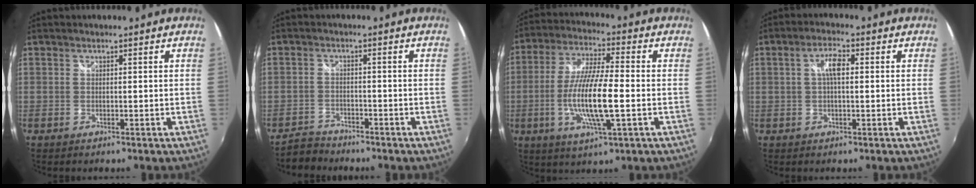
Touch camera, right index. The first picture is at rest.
{"total": 4.0, "force": [-3.7, 1.7, 0.0], "torque": [-0.016, 0.007, -0.070]}
{"total": 13.1, "force": [-2.8, 2.0, 12.7], "torque": [-0.252, -0.005, -0.051]}
{"total": 4.1, "force": [0.6, 1.5, 3.8], "torque": [-0.070, 0.011, 0.009]}